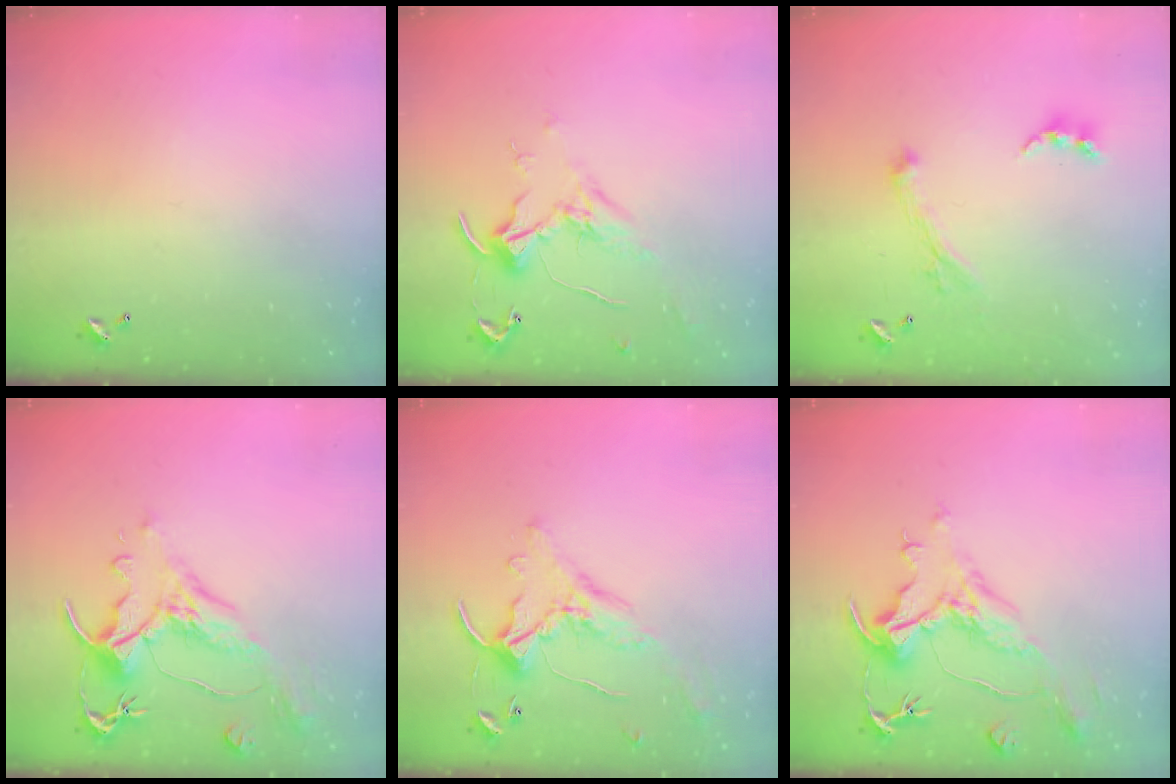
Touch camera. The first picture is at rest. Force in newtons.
{"total": 0.7, "press": 0.3, "slide": 0.7}
{"total": 1.1, "press": 0.6, "slide": 0.9}
{"total": 1.6, "press": 0.4, "slide": 1.6}
{"total": 0.9, "press": 0.1, "slide": 0.9}
{"total": 1.6, "press": 0.0, "slide": 1.6}